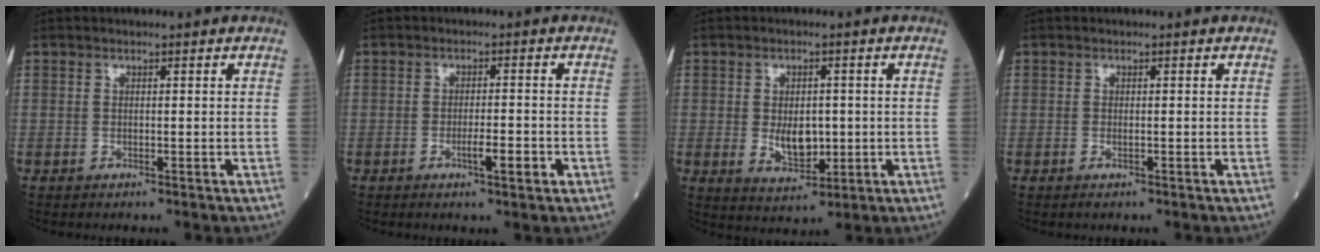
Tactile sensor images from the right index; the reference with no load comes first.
{"total": 3.7, "force": [-1.4, 0.4, 3.4], "torque": [-0.054, -0.001, -0.020]}
{"total": 5.6, "force": [-0.4, 3.0, 4.7], "torque": [-0.078, -0.007, 0.003]}
{"total": 0.7, "force": [-0.3, 0.1, 0.6], "torque": [-0.014, -0.002, -0.004]}